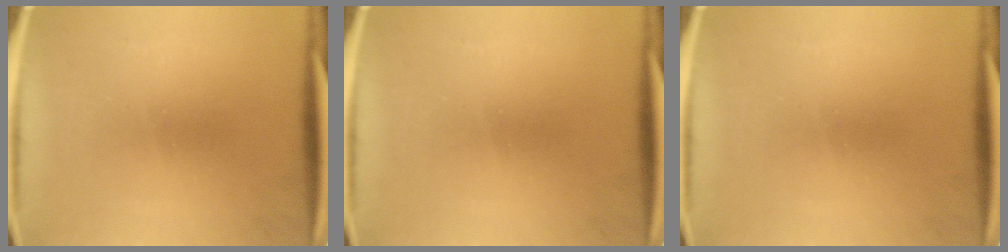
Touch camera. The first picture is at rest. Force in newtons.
{"total": 0.0}
{"total": 0.0}